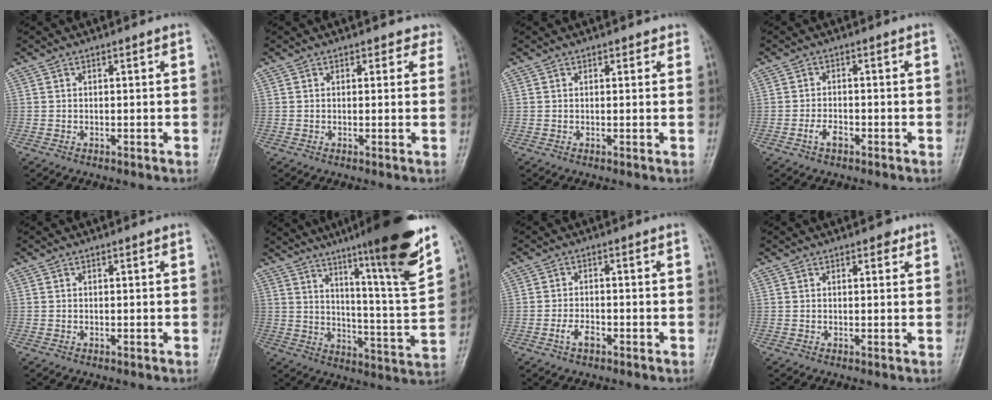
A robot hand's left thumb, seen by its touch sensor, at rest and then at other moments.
{"total": 2.8, "force": [2.3, 1.6, 0.1], "torque": [0.030, -0.011, 0.008]}
{"total": 1.6, "force": [1.2, 0.9, 0.5], "torque": [0.011, -0.004, 0.007]}
{"total": 2.6, "force": [-1.4, 1.4, 1.7], "torque": [-0.035, 0.009, -0.026]}
{"total": 0.0}
{"total": 21.1, "force": [13.9, 1.0, 15.8], "torque": [-0.209, -0.068, 0.207]}
{"total": 2.8, "force": [-1.4, 1.4, 1.9], "torque": [-0.038, 0.010, -0.027]}
{"total": 1.8, "force": [1.2, 0.9, 1.0], "torque": [-0.003, -0.004, 0.011]}